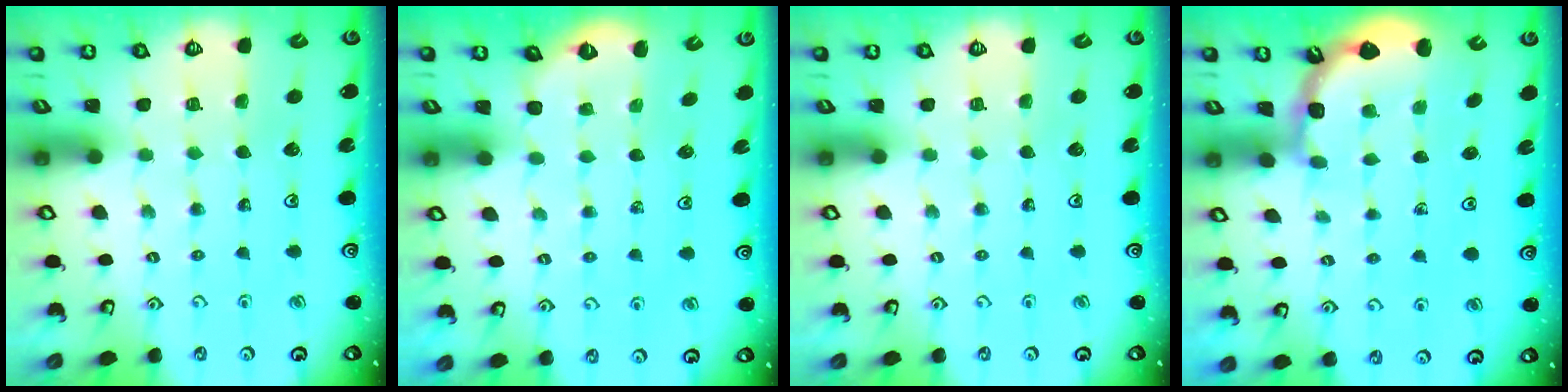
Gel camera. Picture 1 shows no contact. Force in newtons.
{"total": 1.4, "press": 0.8, "slide": 1.2}
{"total": 0.0}
{"total": 2.1, "press": 2.1, "slide": 0.2}